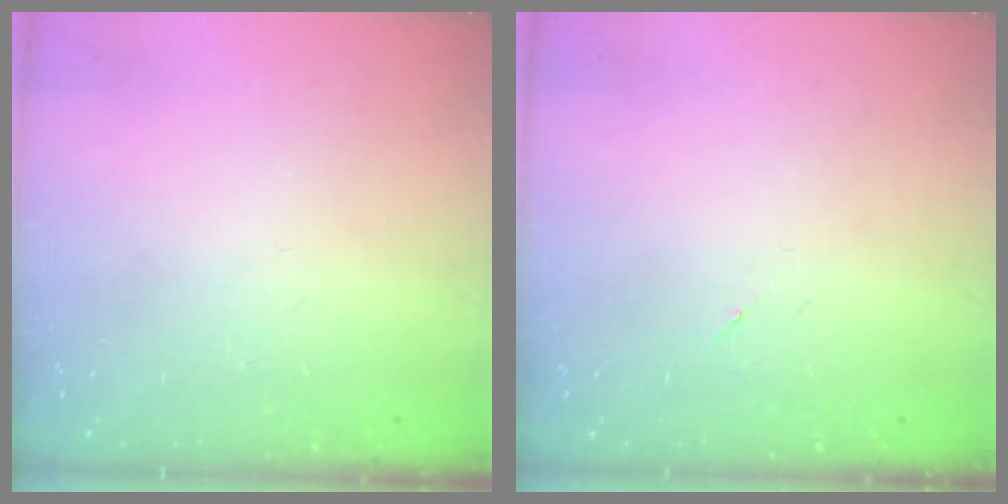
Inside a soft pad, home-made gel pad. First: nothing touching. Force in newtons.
{"total": 2.2, "press": 1.9, "slide": 1.2}